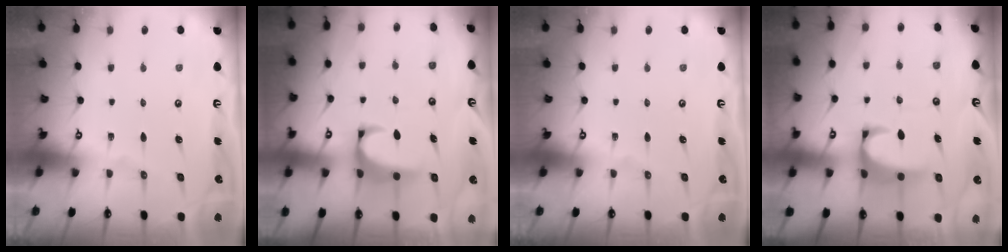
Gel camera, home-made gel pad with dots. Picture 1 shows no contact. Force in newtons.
{"total": 2.4, "press": 2.3, "slide": 0.9}
{"total": 0.0}
{"total": 7.3, "press": 7.2, "slide": 1.0}